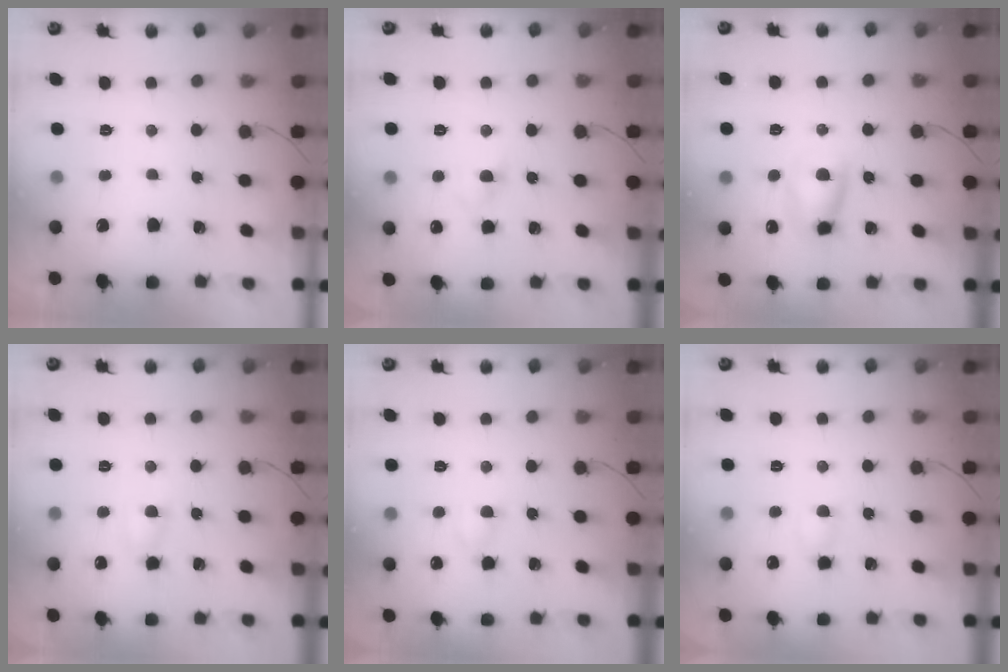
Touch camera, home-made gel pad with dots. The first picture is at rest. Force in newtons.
{"total": 3.4, "press": 3.2, "slide": 1.1}
{"total": 8.0, "press": 7.8, "slide": 1.4}
{"total": 4.3, "press": 4.1, "slide": 1.3}
{"total": 3.3, "press": 3.1, "slide": 1.3}
{"total": 3.0, "press": 2.8, "slide": 1.0}